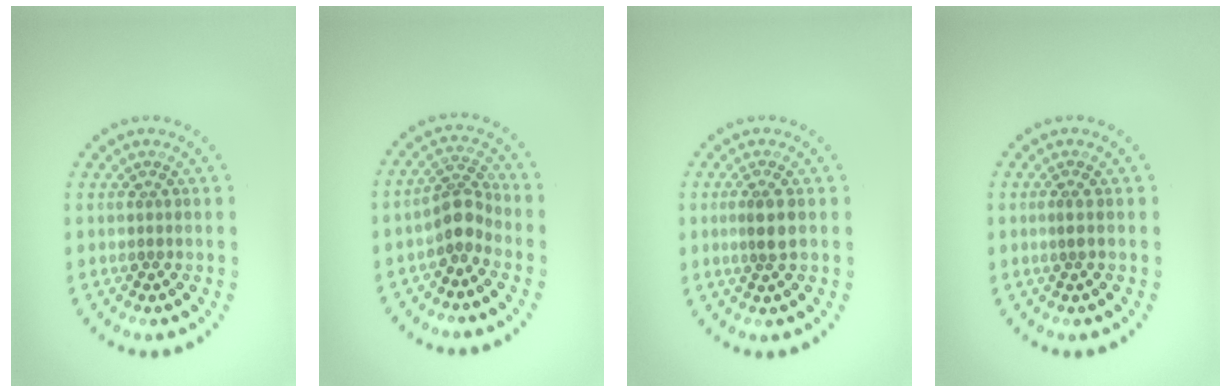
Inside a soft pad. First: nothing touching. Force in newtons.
{"total": 2.7, "press": 2.1, "slide": 1.8}
{"total": 2.2, "press": 1.8, "slide": 1.2}
{"total": 0.5, "press": 0.4, "slide": 0.3}